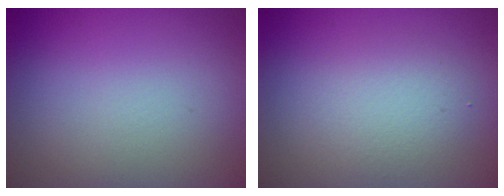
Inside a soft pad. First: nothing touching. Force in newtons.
{"total": 2.9, "press": 2.8, "slide": 0.2}